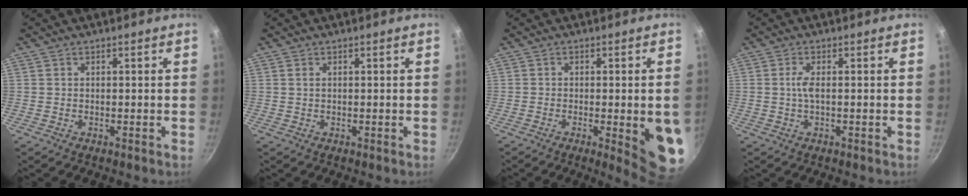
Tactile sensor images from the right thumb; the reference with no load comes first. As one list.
[{"total": 0.6, "force": [0.2, 0.3, 0.5], "torque": [-0.010, 0.000, 0.004]}, {"total": 11.0, "force": [-2.2, 2.5, 10.5], "torque": [-0.103, 0.004, -0.020]}, {"total": 2.3, "force": [0.0, 0.6, 2.2], "torque": [-0.056, 0.003, -0.001]}]